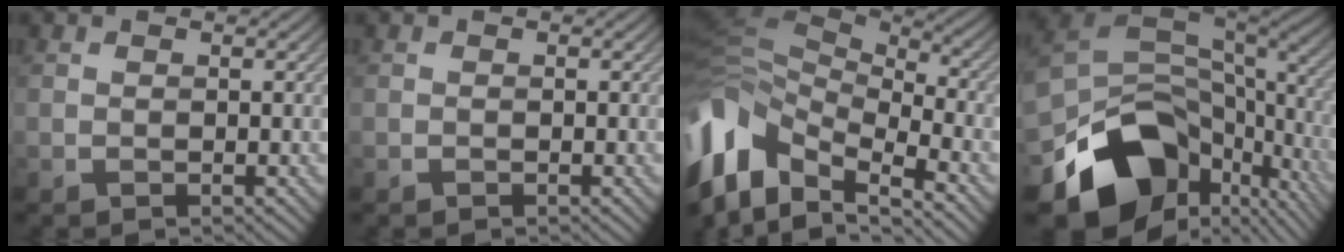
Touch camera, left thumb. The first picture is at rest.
{"total": 0.0}
{"total": 13.4, "force": [-4.2, 8.3, 9.6], "torque": [-0.261, -0.023, -0.069]}
{"total": 16.8, "force": [-7.0, 11.2, 10.3], "torque": [-0.206, -0.050, -0.089]}